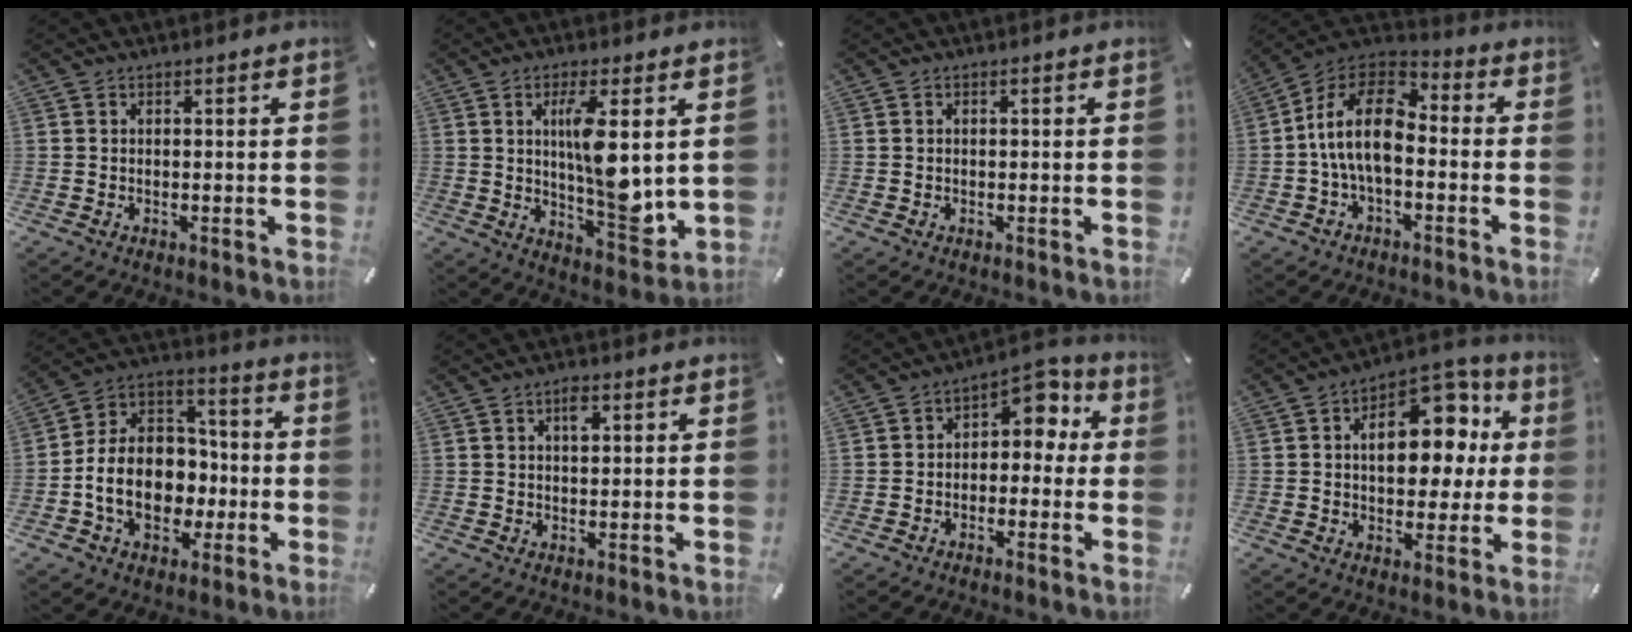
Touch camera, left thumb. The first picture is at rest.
{"total": 12.9, "force": [2.5, 4.2, 11.9], "torque": [-0.194, -0.030, 0.033]}
{"total": 0.6, "force": [-0.1, 0.4, 0.4], "torque": [-0.009, 0.002, -0.003]}
{"total": 14.9, "force": [-2.0, 8.6, 12.0], "torque": [-0.246, 0.022, -0.038]}
{"total": 15.1, "force": [-4.0, 12.1, 8.1], "torque": [-0.165, 0.008, -0.069]}
{"total": 2.9, "force": [1.0, 1.4, 2.3], "torque": [-0.033, 0.000, 0.013]}
{"total": 5.7, "force": [1.8, 4.4, 3.1], "torque": [-0.038, -0.017, 0.023]}
{"total": 17.0, "force": [4.1, 11.0, 12.3], "torque": [-0.162, -0.018, 0.071]}